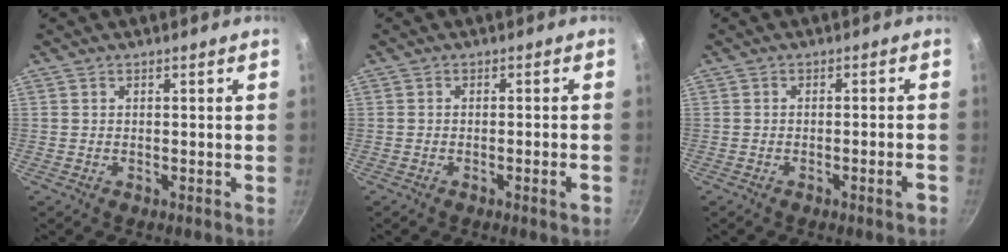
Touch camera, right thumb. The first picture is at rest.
{"total": 2.1, "force": [-1.0, 0.2, 1.9], "torque": [-0.027, 0.009, -0.014]}
{"total": 2.6, "force": [-1.4, 0.2, 2.1], "torque": [-0.029, 0.014, -0.017]}